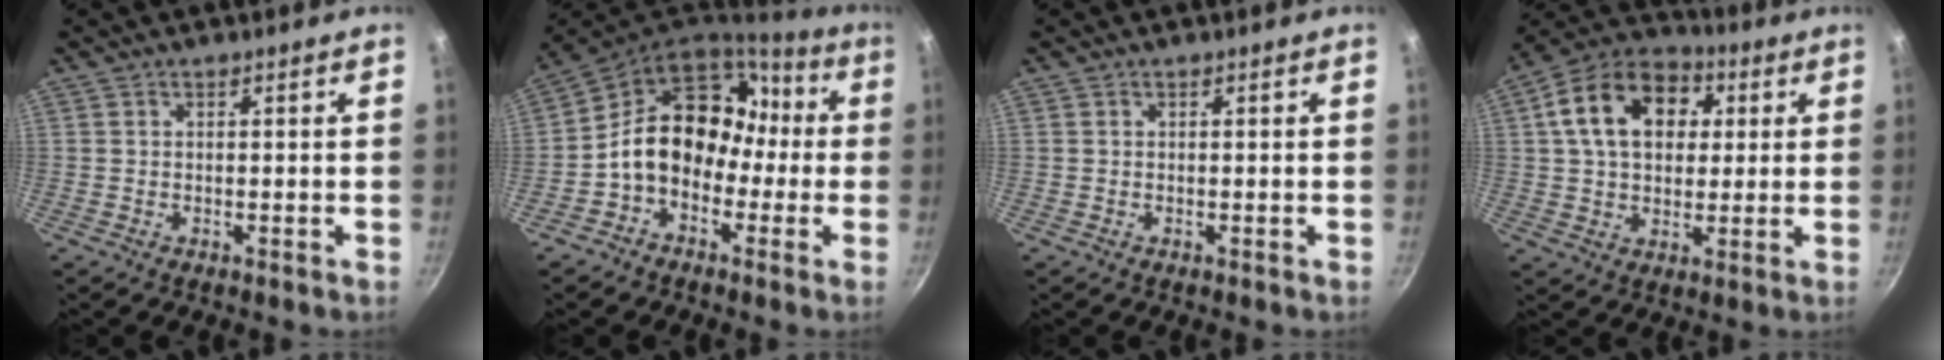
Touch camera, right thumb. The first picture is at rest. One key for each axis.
{"total": 16.1, "fx": -1.3, "fy": 12.6, "fz": 10.0, "tx": -0.114, "ty": 0.065, "tz": -0.033}
{"total": 0.0}
{"total": 16.4, "fx": 4.0, "fy": 11.7, "fz": 10.8, "tx": -0.159, "ty": 0.021, "tz": 0.050}